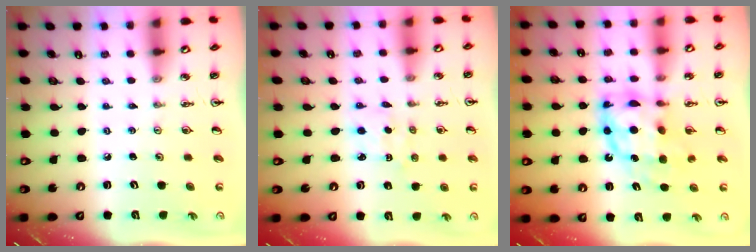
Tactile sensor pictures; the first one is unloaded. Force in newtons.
{"total": 1.9, "press": 1.8, "slide": 0.6}
{"total": 11.7, "press": 11.7, "slide": 0.9}